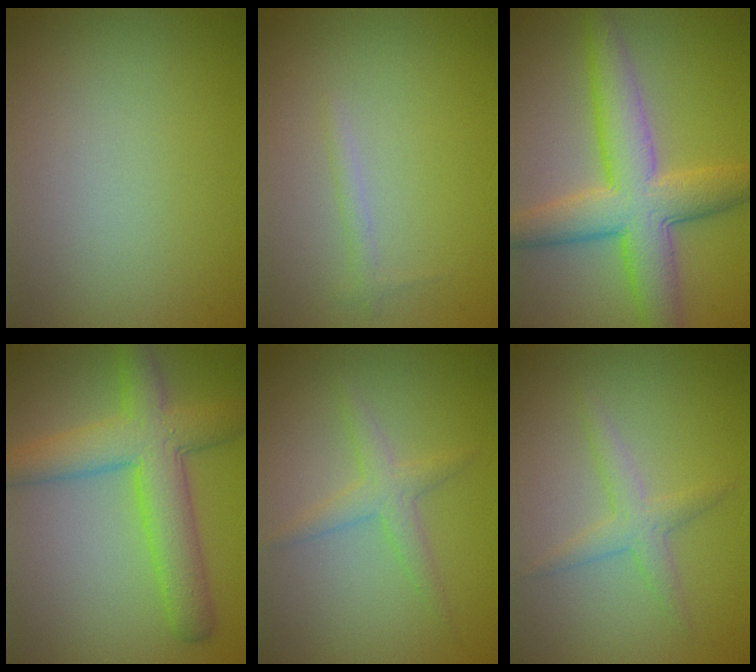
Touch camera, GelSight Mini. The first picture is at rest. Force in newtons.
{"total": 0.8, "press": 0.8, "slide": 0.0}
{"total": 7.5, "press": 7.5, "slide": 0.1}
{"total": 6.6, "press": 6.6, "slide": 0.2}
{"total": 2.1, "press": 2.1, "slide": 0.1}
{"total": 2.1, "press": 2.1, "slide": 0.1}